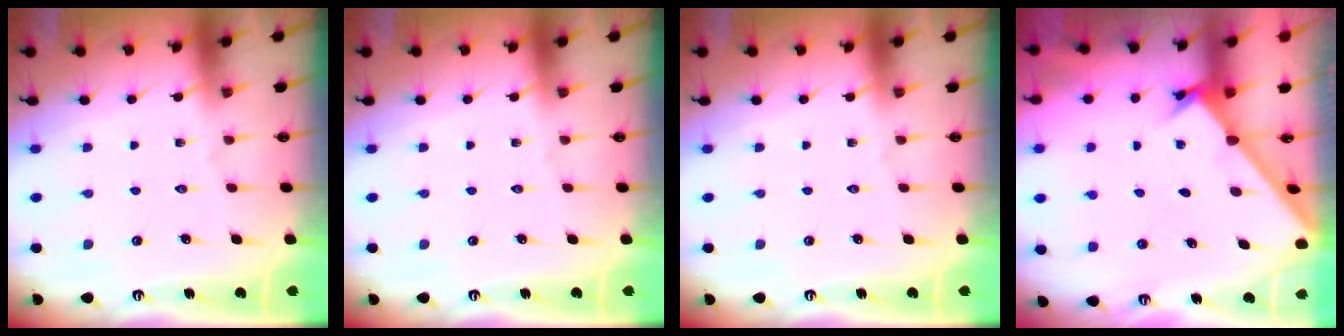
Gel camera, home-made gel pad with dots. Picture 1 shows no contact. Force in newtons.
{"total": 0.0}
{"total": 0.0}
{"total": 1.7, "press": 1.7, "slide": 0.1}